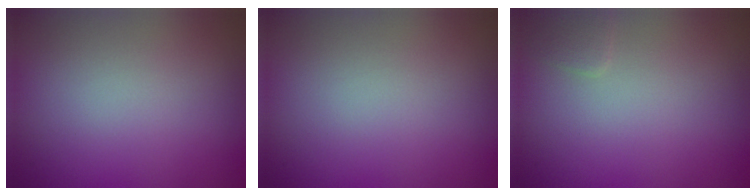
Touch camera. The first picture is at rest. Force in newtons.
{"total": 0.0}
{"total": 0.8, "press": 0.8, "slide": 0.1}